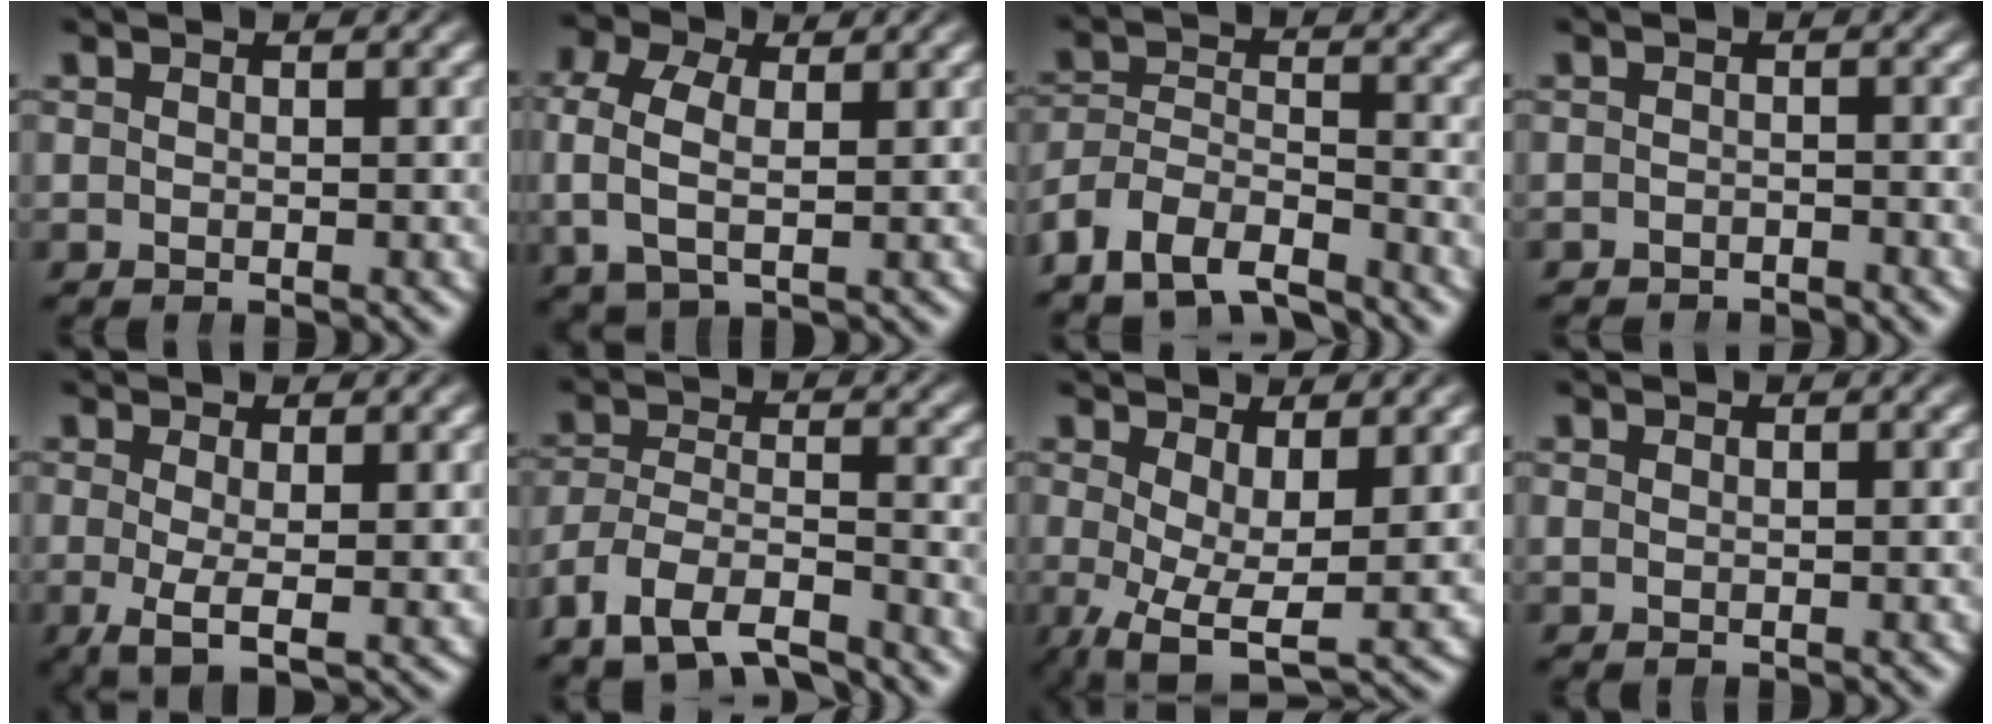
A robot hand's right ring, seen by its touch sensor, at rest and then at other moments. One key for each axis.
{"total": 4.9, "fx": 1.1, "fy": 3.2, "fz": 3.5, "tx": -0.080, "ty": -0.003, "tz": 0.020}
{"total": 9.0, "fx": -5.2, "fy": 6.9, "fz": 2.5, "tx": -0.074, "ty": -0.032, "tz": -0.097}
{"total": 1.6, "fx": -1.6, "fy": -0.2, "fz": -0.3, "tx": 0.014, "ty": -0.006, "tz": -0.025}
{"total": 4.0, "fx": -1.0, "fy": 1.3, "fz": 3.7, "tx": -0.069, "ty": -0.030, "tz": -0.001}
{"total": 7.2, "fx": -4.6, "fy": 4.6, "fz": 3.0, "tx": -0.076, "ty": -0.037, "tz": -0.071}
{"total": 5.8, "fx": -1.5, "fy": 2.7, "fz": 4.9, "tx": -0.091, "ty": -0.043, "tz": -0.004}
{"total": 0.5, "fx": 0.3, "fy": -0.3, "fz": 0.3, "tx": 0.002, "ty": -0.002, "tz": 0.012}